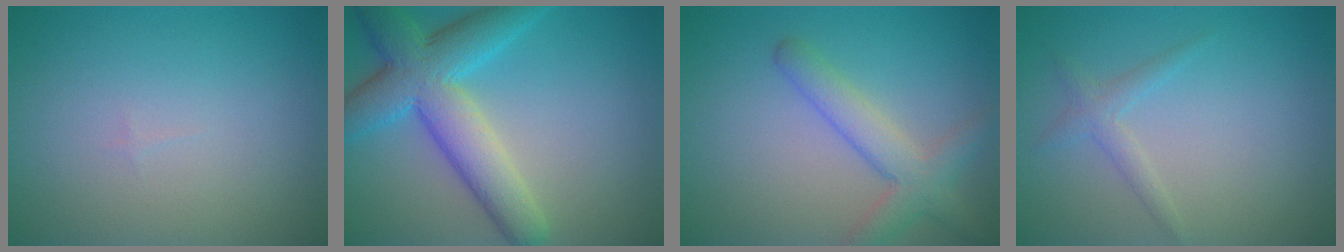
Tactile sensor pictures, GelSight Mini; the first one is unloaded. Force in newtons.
{"total": 7.9, "press": 7.9, "slide": 0.0}
{"total": 3.8, "press": 3.8, "slide": 0.2}
{"total": 1.5, "press": 1.5, "slide": 0.1}